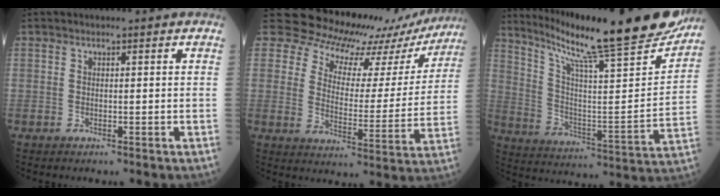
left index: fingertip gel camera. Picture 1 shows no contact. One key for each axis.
{"total": 18.1, "fx": 16.4, "fy": 6.6, "fz": 4.2, "tx": -0.044, "ty": -0.042, "tz": 0.190}
{"total": 26.7, "fx": 22.7, "fy": 1.1, "fz": 14.0, "tx": -0.234, "ty": -0.056, "tz": 0.327}